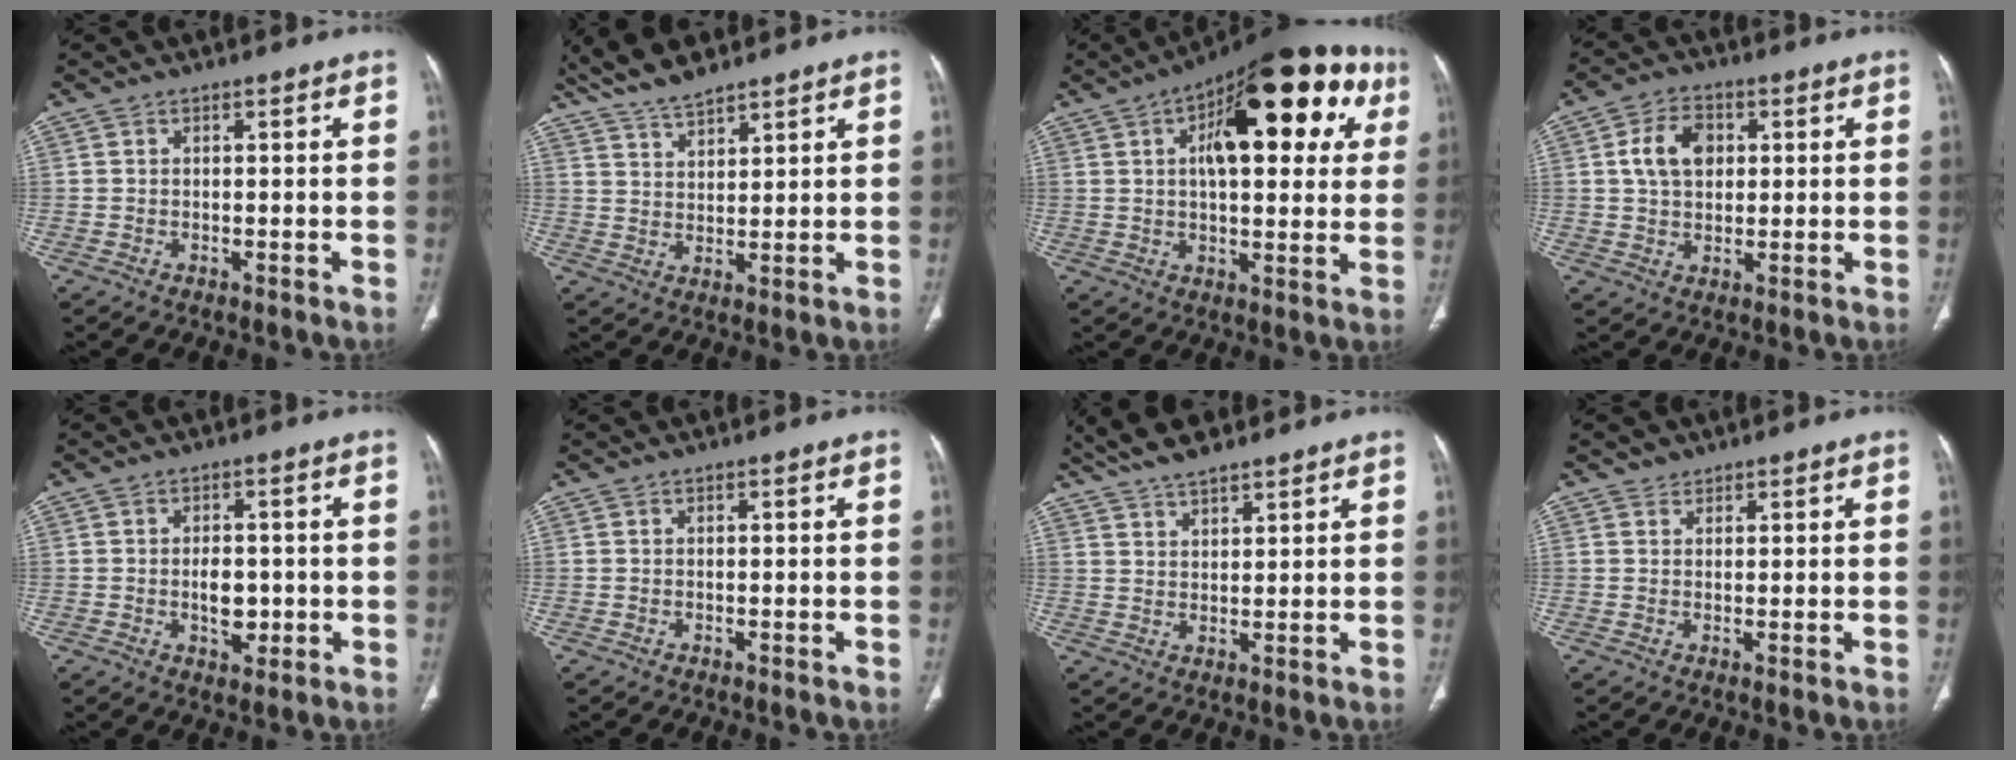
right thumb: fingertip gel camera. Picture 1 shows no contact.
{"total": 8.6, "force": [7.4, 2.1, 3.9], "torque": [-0.066, -0.025, 0.143]}
{"total": 24.4, "force": [7.8, 10.6, 20.5], "torque": [-0.254, 0.018, 0.105]}
{"total": 8.2, "force": [1.8, 5.8, 5.5], "torque": [-0.081, 0.004, 0.030]}
{"total": 4.8, "force": [-0.6, 3.1, 3.6], "torque": [-0.041, 0.002, -0.003]}
{"total": 0.0}
{"total": 8.7, "force": [7.2, 2.4, 4.1], "torque": [-0.066, -0.013, 0.134]}
{"total": 1.6, "force": [1.2, 1.1, 0.1], "torque": [0.009, -0.008, 0.015]}